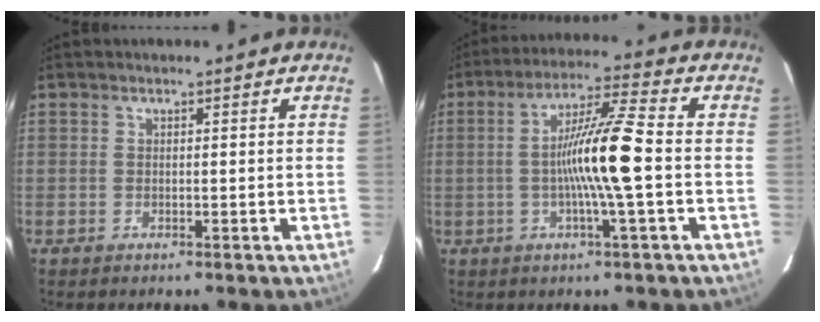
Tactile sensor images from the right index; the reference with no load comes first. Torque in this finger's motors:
{"motor_torque": [1.21, -0.32, 0.77, 0.21]}